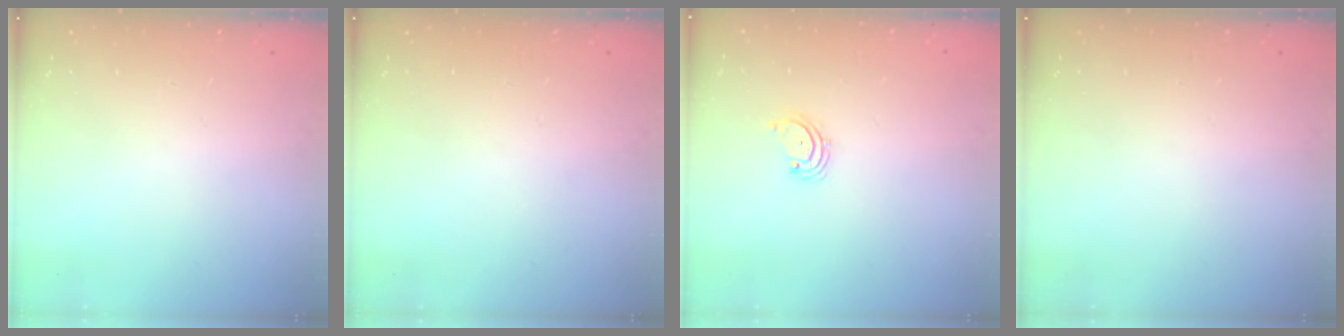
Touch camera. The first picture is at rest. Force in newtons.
{"total": 0.0}
{"total": 2.1, "press": 2.1, "slide": 0.3}
{"total": 0.0}